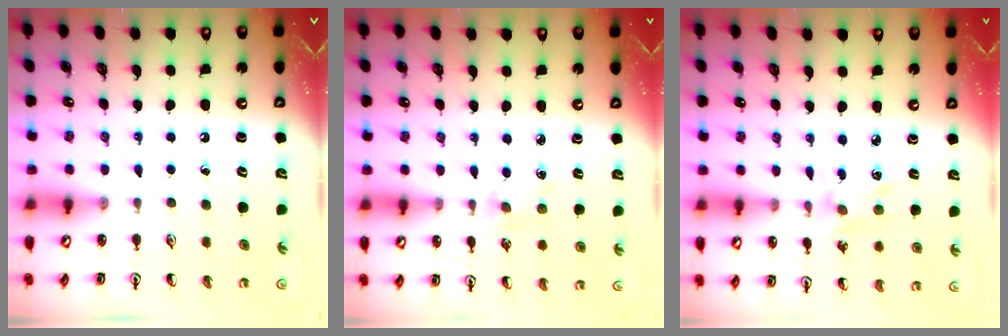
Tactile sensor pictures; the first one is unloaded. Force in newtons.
{"total": 3.4, "press": 3.4, "slide": 0.5}
{"total": 1.7, "press": 1.7, "slide": 0.4}